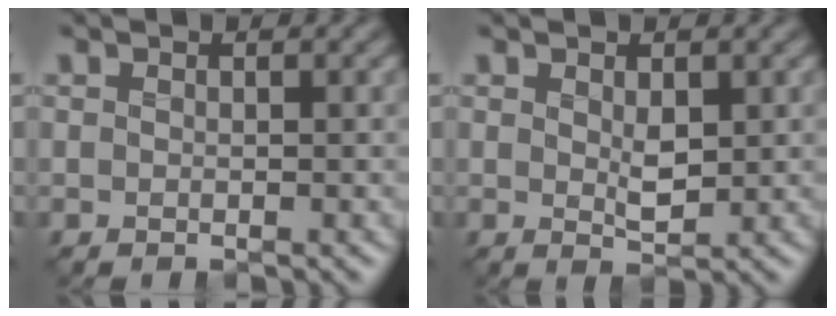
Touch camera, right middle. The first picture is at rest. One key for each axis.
{"total": 1.8, "fx": 0.3, "fy": 0.8, "fz": 1.6, "tx": -0.032, "ty": -0.005, "tz": 0.008}